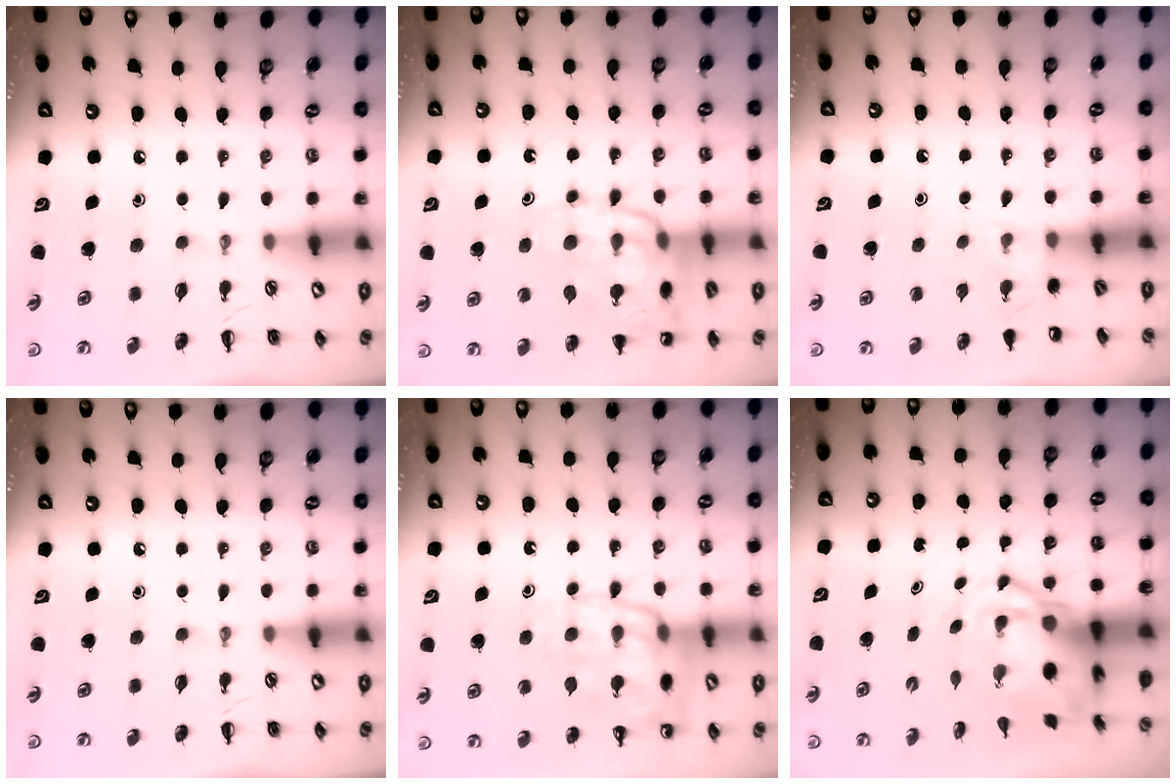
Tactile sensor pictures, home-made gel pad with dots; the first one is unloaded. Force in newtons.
{"total": 17.4, "press": 17.2, "slide": 2.9}
{"total": 4.0, "press": 3.7, "slide": 1.3}
{"total": 0.0}
{"total": 16.8, "press": 16.7, "slide": 1.9}
{"total": 5.1, "press": 4.9, "slide": 1.4}